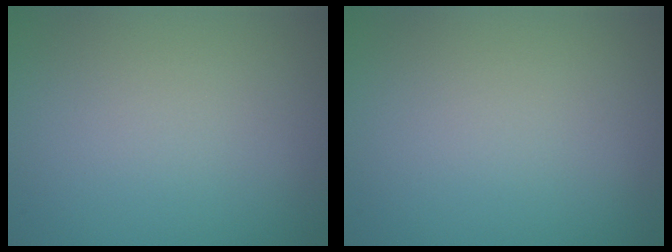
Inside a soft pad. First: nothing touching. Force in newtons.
{"total": 0.0}